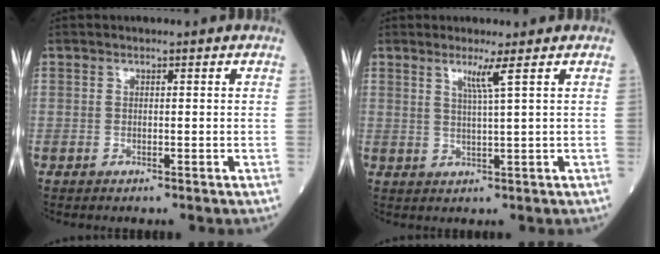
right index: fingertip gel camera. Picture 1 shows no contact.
{"total": 3.0, "force": [1.6, -1.0, 2.3], "torque": [-0.046, -0.009, 0.034]}